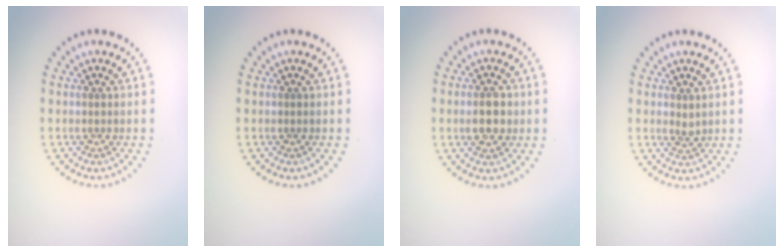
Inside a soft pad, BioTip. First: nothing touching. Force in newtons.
{"total": 0.0}
{"total": 2.8, "press": 2.8, "slide": 0.1}
{"total": 0.9, "press": 0.7, "slide": 0.6}